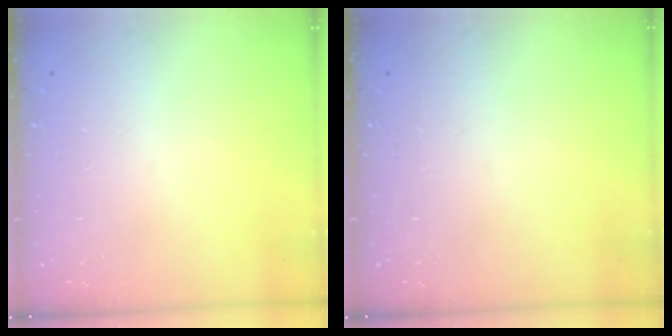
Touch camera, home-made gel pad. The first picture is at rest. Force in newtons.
{"total": 0.0}